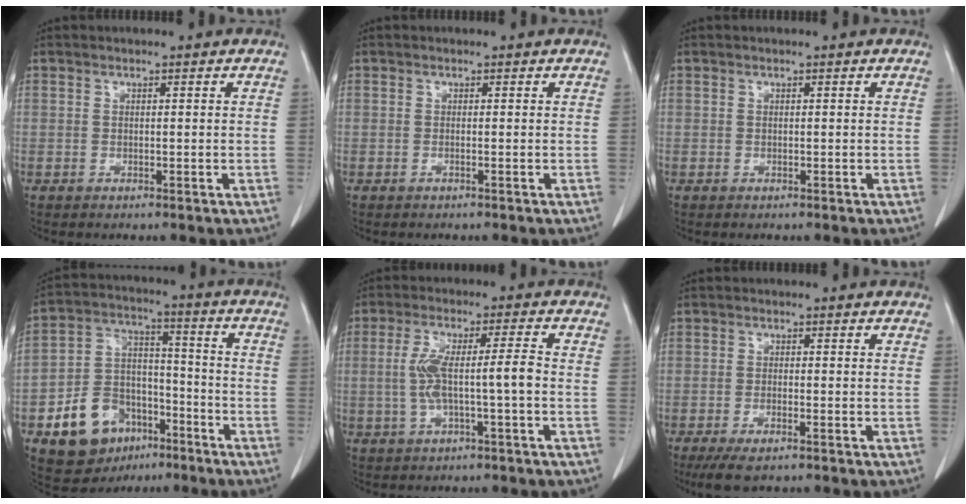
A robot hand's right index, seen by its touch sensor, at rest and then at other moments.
{"total": 0.0}
{"total": 0.0}
{"total": 13.2, "force": [-6.9, 9.2, 6.4], "torque": [-0.124, 0.029, -0.112]}
{"total": 7.0, "force": [-0.9, 0.3, 6.9], "torque": [-0.139, 0.019, -0.013]}
{"total": 4.4, "force": [-3.0, 0.8, 3.1], "torque": [-0.055, -0.011, -0.050]}